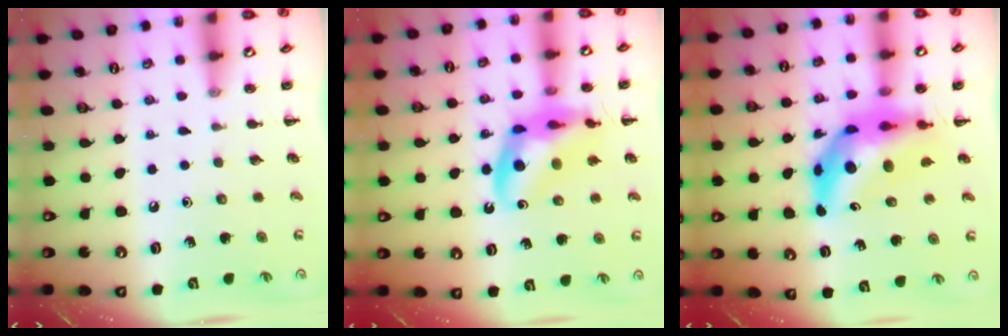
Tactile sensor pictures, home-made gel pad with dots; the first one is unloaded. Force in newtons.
{"total": 15.0, "press": 14.4, "slide": 4.0}
{"total": 10.8, "press": 10.3, "slide": 3.2}